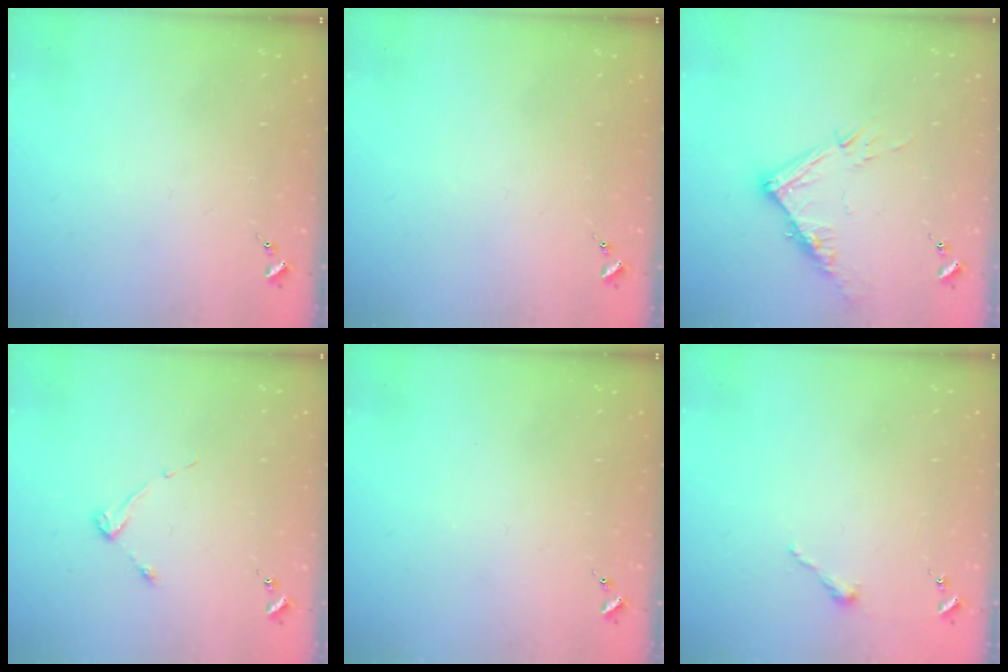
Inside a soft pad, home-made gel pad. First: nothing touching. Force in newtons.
{"total": 0.0}
{"total": 12.1, "press": 12.1, "slide": 1.2}
{"total": 3.1, "press": 3.1, "slide": 0.4}
{"total": 0.0}
{"total": 2.5, "press": 2.5, "slide": 0.2}